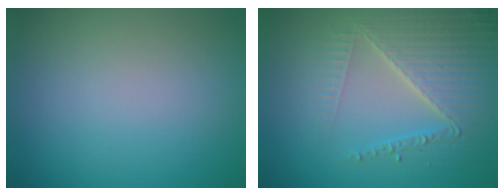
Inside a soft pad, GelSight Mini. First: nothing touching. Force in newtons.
{"total": 5.3, "press": 4.5, "slide": 2.9}